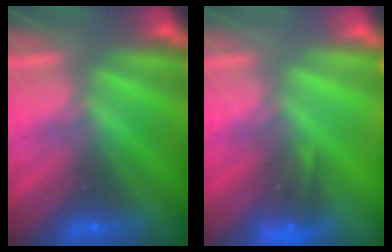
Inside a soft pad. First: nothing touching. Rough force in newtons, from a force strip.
{"total": 4.0}